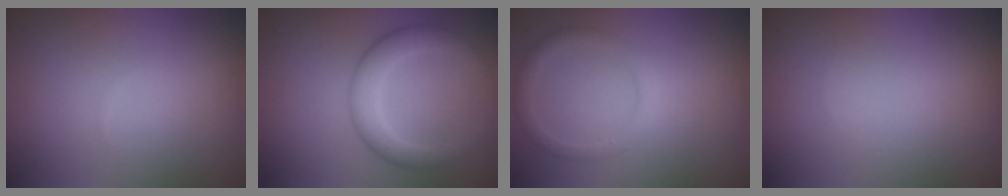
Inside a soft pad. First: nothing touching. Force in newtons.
{"total": 3.6, "press": 3.6, "slide": 0.1}
{"total": 1.6, "press": 1.6, "slide": 0.1}
{"total": 0.0}